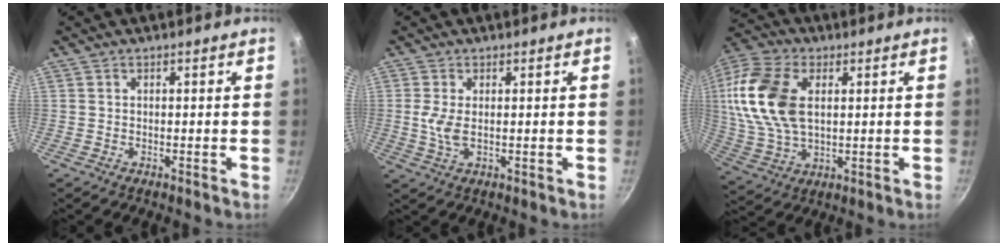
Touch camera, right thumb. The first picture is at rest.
{"total": 3.8, "force": [0.3, 1.8, 3.4], "torque": [-0.074, -0.003, 0.009]}
{"total": 18.4, "force": [3.7, 11.5, 14.0], "torque": [-0.283, 0.003, 0.070]}